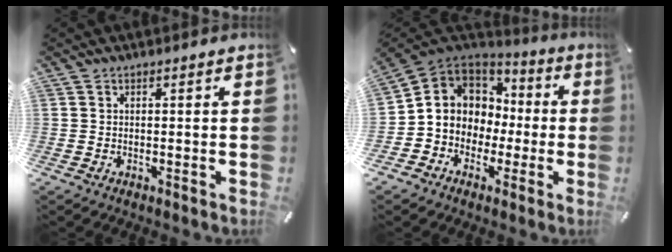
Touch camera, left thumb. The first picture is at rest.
{"total": 8.8, "force": [-1.7, 8.6, 1.2], "torque": [-0.054, 0.001, -0.025]}